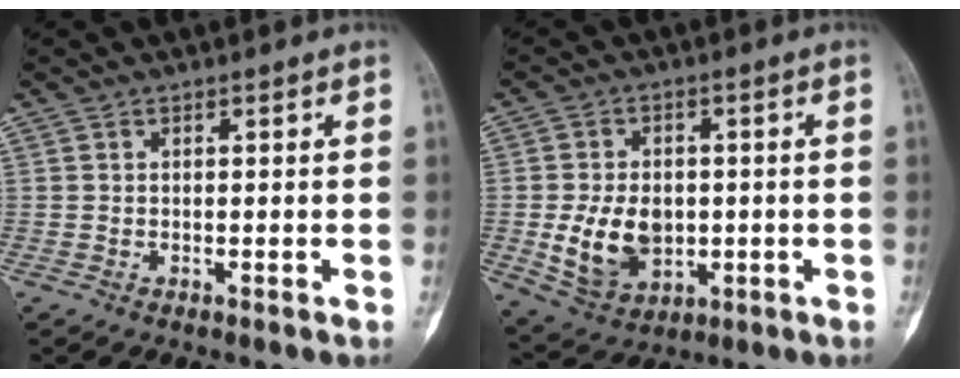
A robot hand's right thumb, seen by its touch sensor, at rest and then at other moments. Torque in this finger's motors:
{"motor_torque": [1.20, 1.05, 0.82, -0.74, 0.28]}